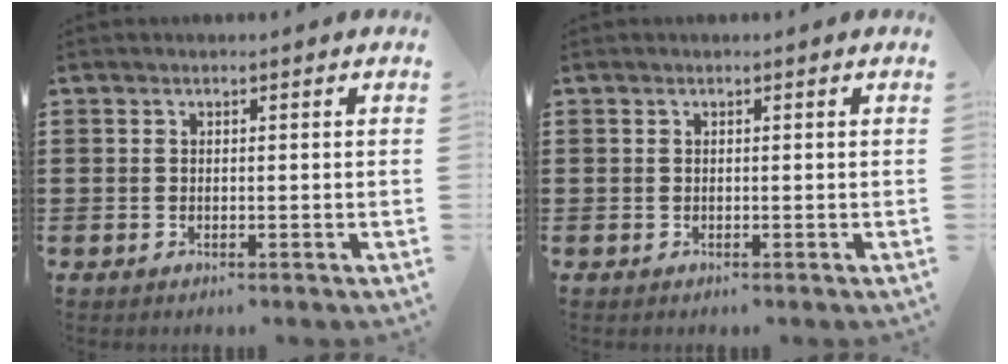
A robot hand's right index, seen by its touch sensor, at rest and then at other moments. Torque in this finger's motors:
{"motor_torque": [-0.97, 1.18, -0.69, -0.21]}